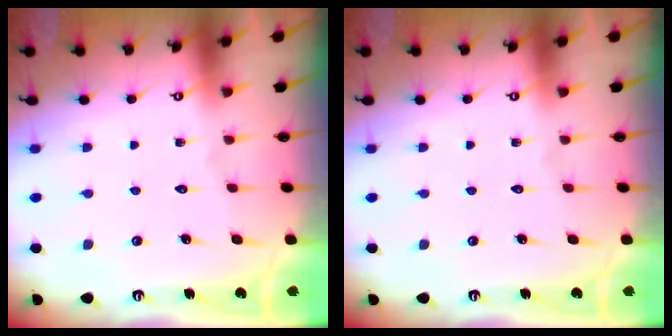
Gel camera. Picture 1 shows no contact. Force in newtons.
{"total": 0.0}